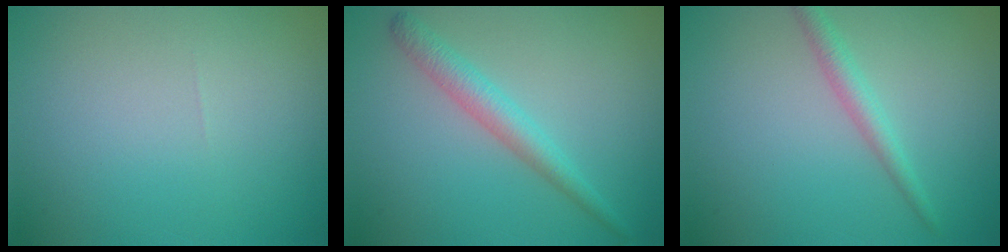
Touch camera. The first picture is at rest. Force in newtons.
{"total": 2.6, "press": 2.6, "slide": 0.1}
{"total": 1.9, "press": 1.9, "slide": 0.0}